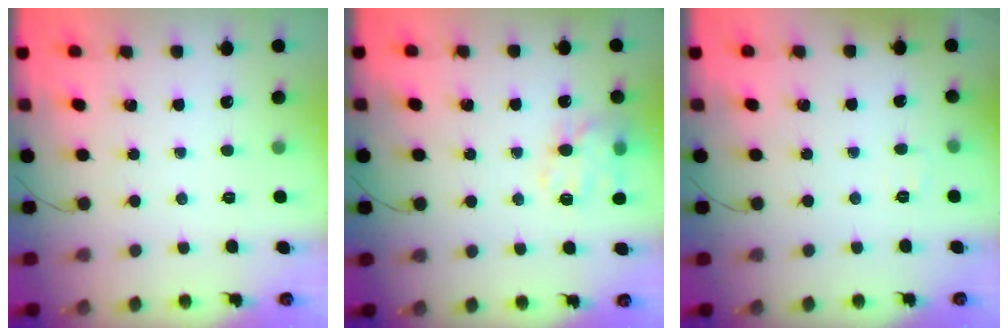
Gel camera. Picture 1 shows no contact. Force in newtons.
{"total": 13.5, "press": 13.3, "slide": 1.7}
{"total": 2.4, "press": 2.1, "slide": 1.1}